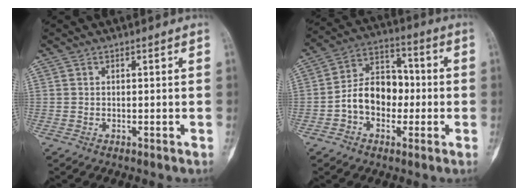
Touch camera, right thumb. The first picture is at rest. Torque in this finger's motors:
{"motor_torque": [0.37, 0.35, 0.71, -0.71, 0.04]}